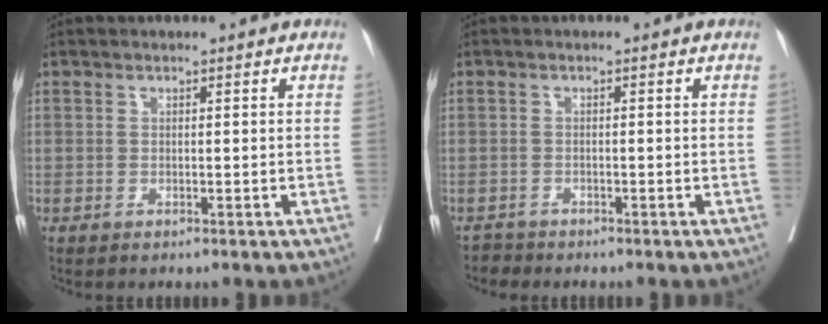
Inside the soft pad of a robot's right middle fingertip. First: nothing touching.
{"total": 1.2, "force": [-1.0, 0.2, -0.6], "torque": [0.015, -0.004, -0.018]}